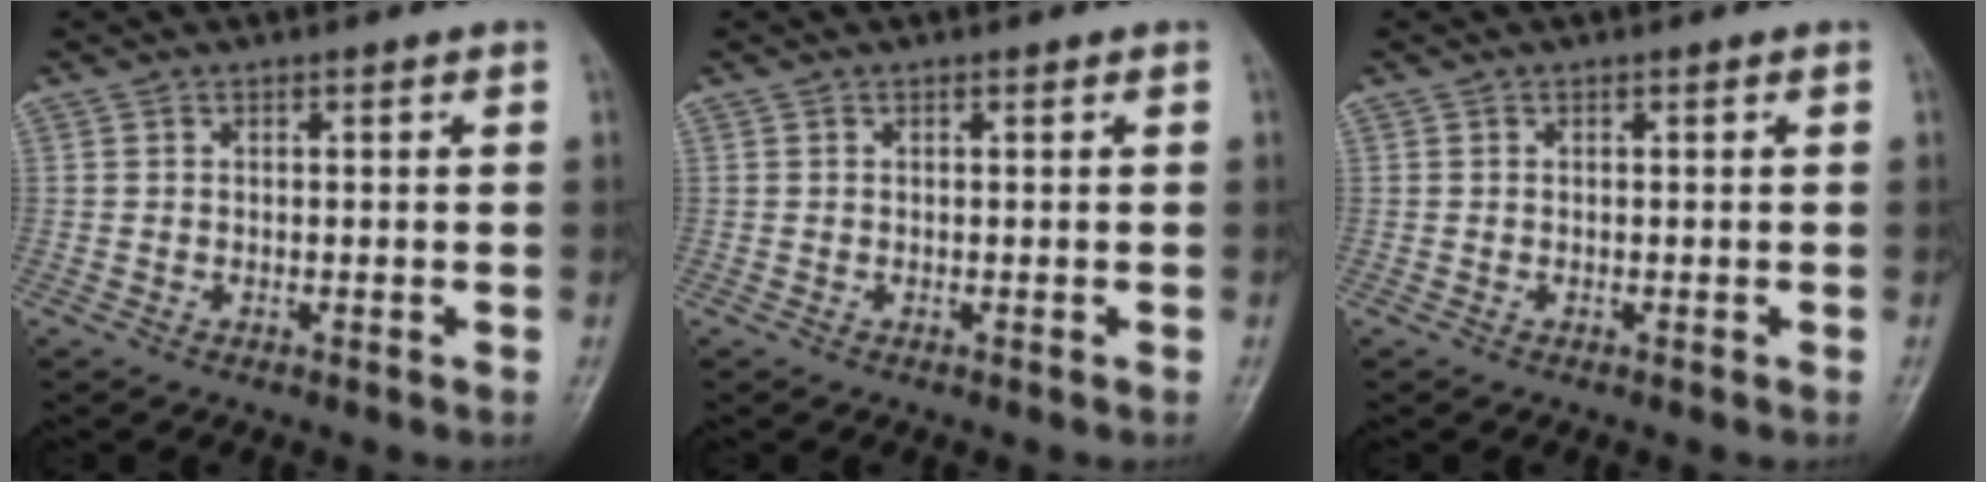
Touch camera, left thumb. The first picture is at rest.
{"total": 0.0}
{"total": 0.0}